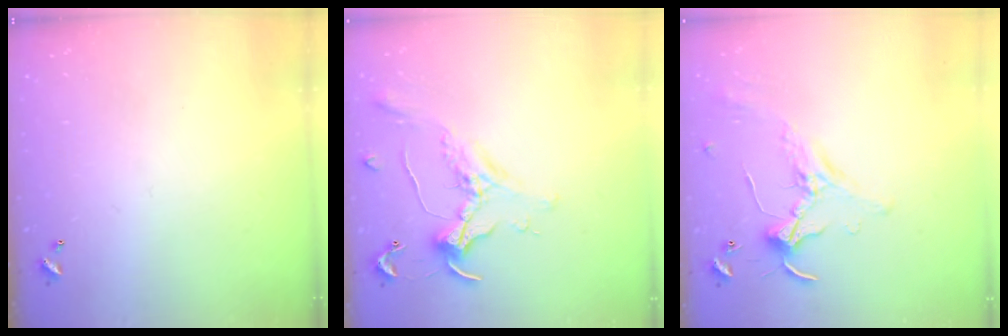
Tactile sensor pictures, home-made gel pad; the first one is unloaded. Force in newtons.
{"total": 1.1, "press": 1.0, "slide": 0.4}
{"total": 0.8, "press": 0.7, "slide": 0.4}